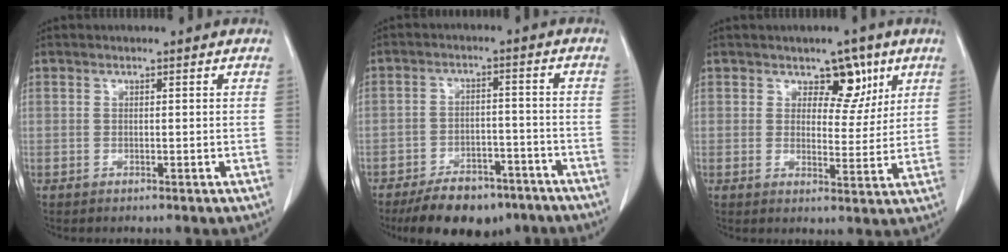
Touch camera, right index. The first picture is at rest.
{"total": 11.4, "force": [-8.7, 5.3, 5.1], "torque": [-0.068, 0.005, -0.134]}
{"total": 5.8, "force": [3.2, 3.4, 3.3], "torque": [-0.031, 0.000, 0.047]}